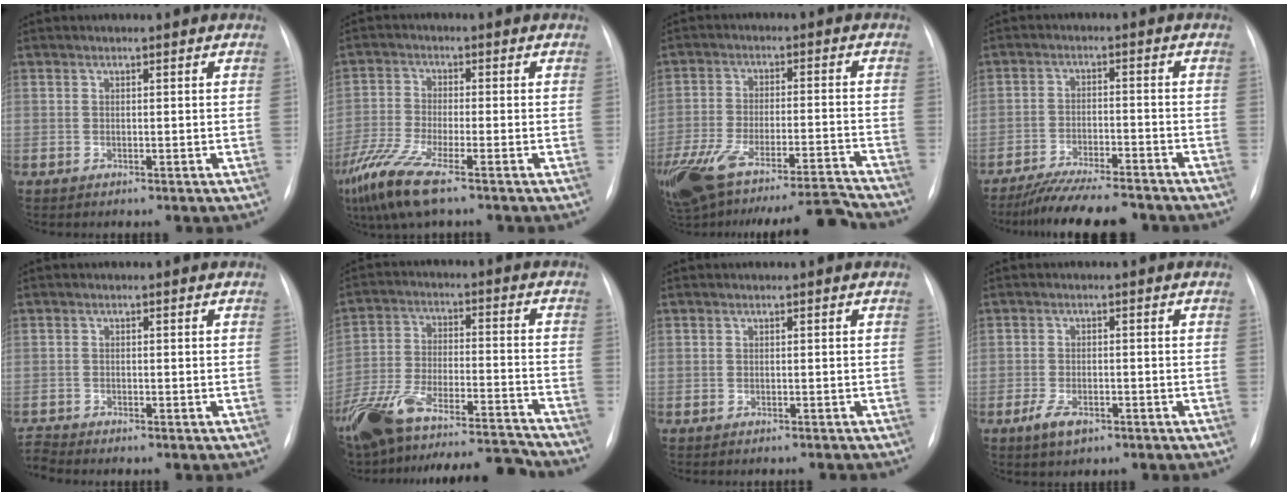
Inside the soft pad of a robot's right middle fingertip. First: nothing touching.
{"total": 8.2, "force": [-5.4, 0.9, 6.2], "torque": [-0.142, -0.026, -0.107]}
{"total": 19.4, "force": [-16.9, 1.9, 9.5], "torque": [-0.177, 0.000, -0.265]}
{"total": 12.0, "force": [-10.7, 1.8, 5.3], "torque": [-0.083, -0.008, -0.163]}
{"total": 1.8, "force": [-1.6, -0.6, -0.4], "torque": [0.003, -0.016, -0.032]}
{"total": 22.6, "force": [-20.4, 3.4, 9.1], "torque": [-0.170, 0.008, -0.322]}
{"total": 1.6, "force": [-1.5, 0.1, 0.2], "torque": [-0.001, -0.004, -0.016]}
{"total": 3.7, "force": [-2.1, 1.7, 2.5], "torque": [-0.053, -0.003, -0.032]}